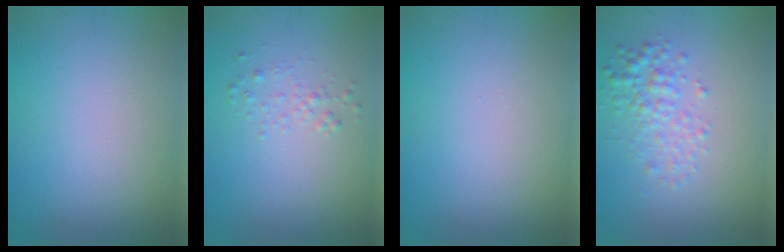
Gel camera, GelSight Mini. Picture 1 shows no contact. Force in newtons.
{"total": 1.0, "press": 1.0, "slide": 0.1}
{"total": 0.0}
{"total": 2.6, "press": 2.6, "slide": 0.0}